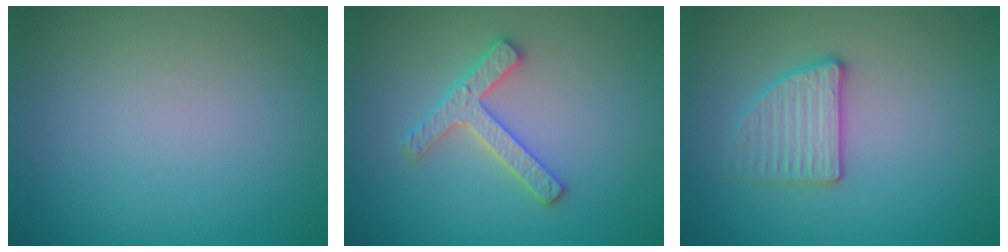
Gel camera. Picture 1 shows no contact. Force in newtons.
{"total": 2.7, "press": 2.6, "slide": 0.5}
{"total": 2.7, "press": 2.5, "slide": 1.2}